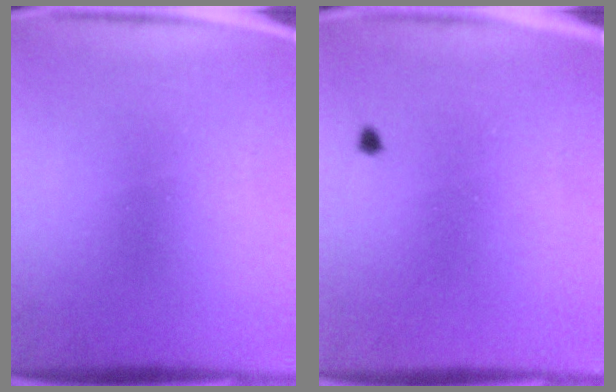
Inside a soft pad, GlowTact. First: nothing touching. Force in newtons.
{"total": 0.6}